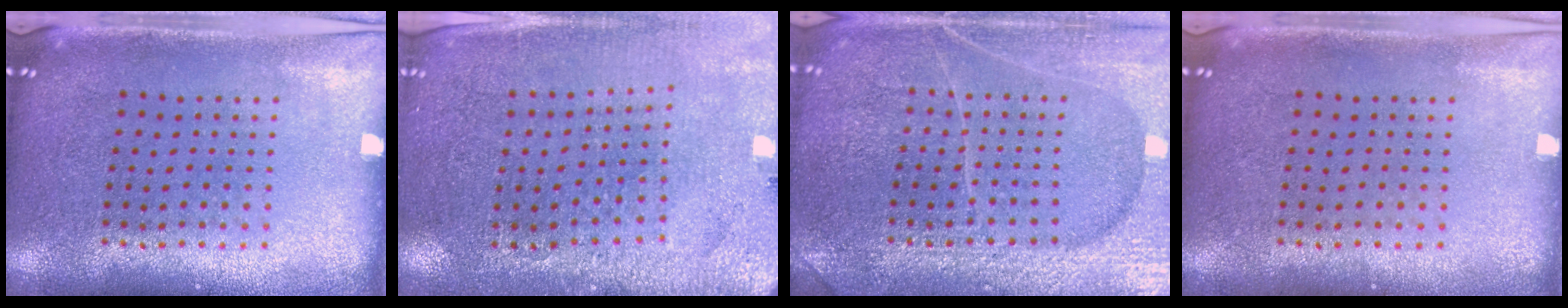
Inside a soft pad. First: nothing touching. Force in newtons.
{"total": 2.9, "press": 2.8, "slide": 0.4}
{"total": 6.6, "press": 6.5, "slide": 0.8}
{"total": 0.0}